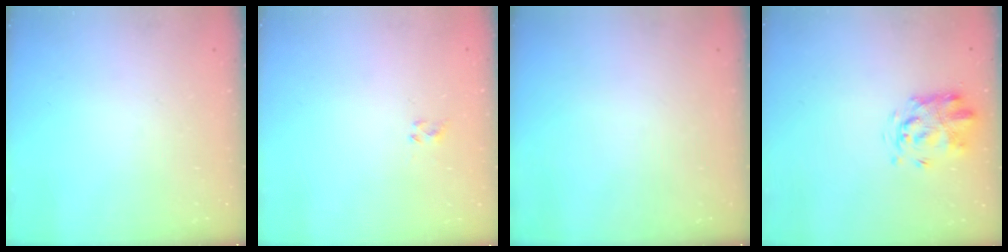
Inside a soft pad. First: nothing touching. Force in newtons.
{"total": 2.2, "press": 2.1, "slide": 0.7}
{"total": 0.0}
{"total": 3.1, "press": 3.0, "slide": 0.8}